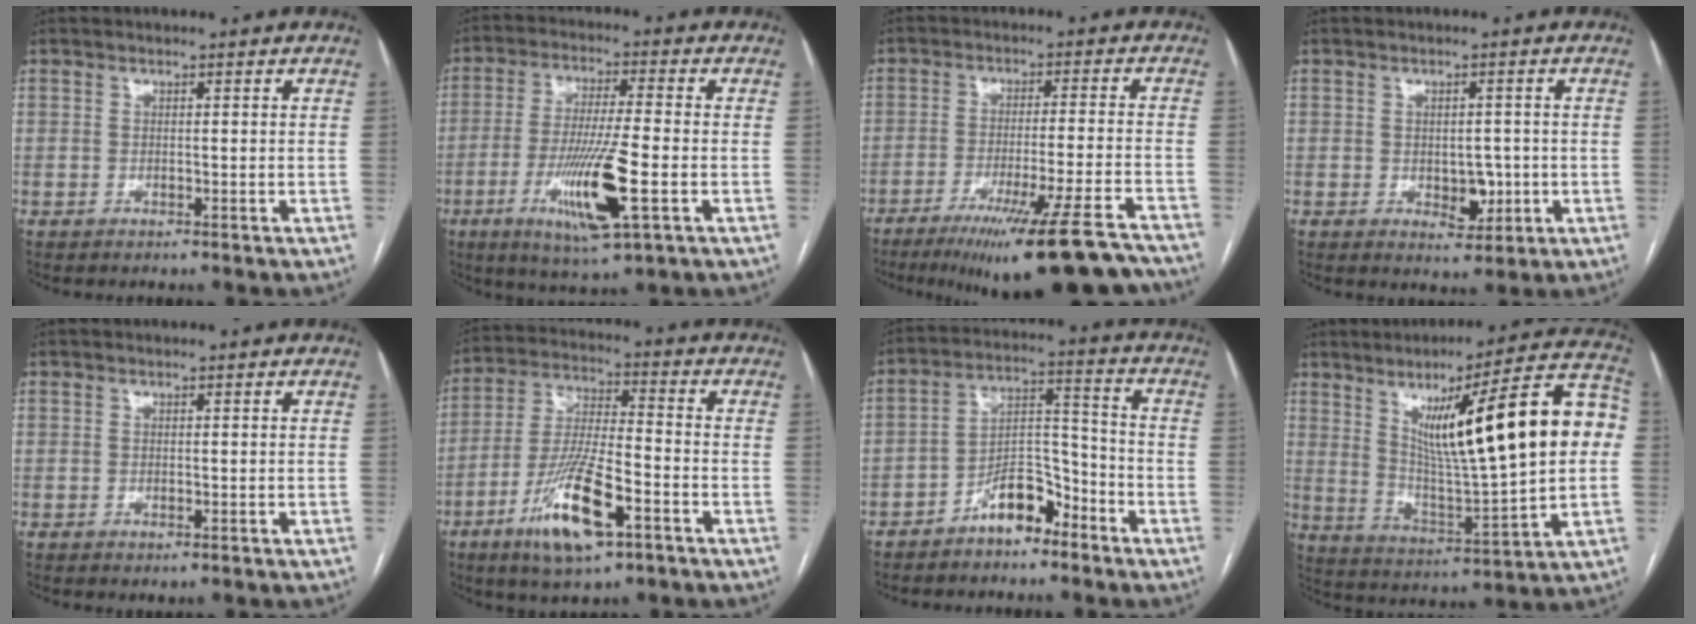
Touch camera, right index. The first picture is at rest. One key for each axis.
{"total": 13.0, "fx": -4.2, "fy": 1.0, "fz": 12.3, "tx": -0.235, "ty": -0.022, "tz": -0.073}
{"total": 20.7, "fx": -16.6, "fy": 0.4, "fz": 12.3, "tx": -0.123, "ty": -0.024, "tz": -0.243}
{"total": 4.3, "fx": -0.8, "fy": 2.6, "fz": 3.3, "tx": -0.039, "ty": 0.002, "tz": -0.002}
{"total": 0.9, "fx": -0.4, "fy": 0.4, "fz": 0.7, "tx": -0.011, "ty": -0.003, "tz": -0.002}
{"total": 13.9, "fx": -6.9, "fy": 3.0, "fz": 11.7, "tx": -0.233, "ty": -0.014, "tz": -0.120}
{"total": 7.8, "fx": -5.4, "fy": 3.4, "fz": 4.5, "tx": -0.077, "ty": 0.027, "tz": -0.098}
{"total": 23.5, "fx": 4.7, "fy": 2.9, "fz": 22.8, "tx": -0.341, "ty": 0.027, "tz": 0.067}